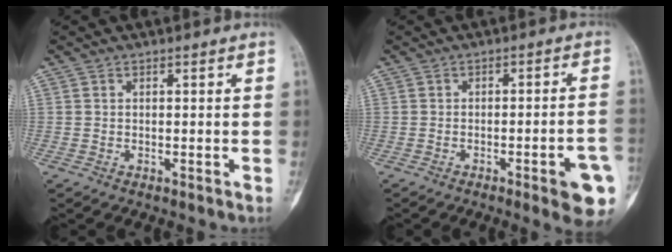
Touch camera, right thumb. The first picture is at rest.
{"total": 9.2, "force": [-3.8, 1.7, 8.2], "torque": [-0.091, 0.017, -0.042]}